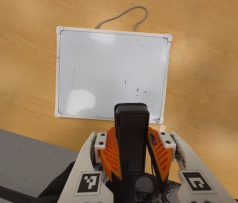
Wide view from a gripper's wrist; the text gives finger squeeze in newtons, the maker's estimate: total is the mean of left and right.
{"total": 7.6, "left": 6.1, "right": 9.1}